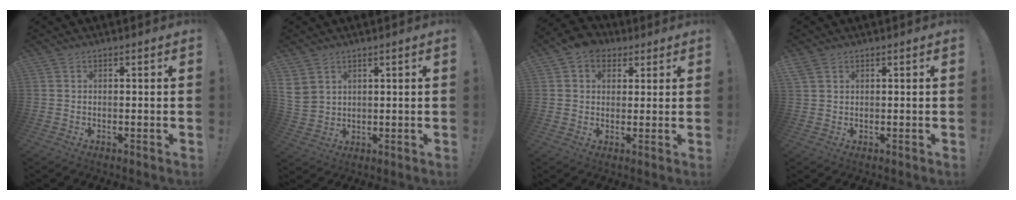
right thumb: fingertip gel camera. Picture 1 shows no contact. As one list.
[{"total": 5.2, "force": [3.0, 3.7, 2.1], "torque": [-0.047, -0.012, 0.062]}, {"total": 6.9, "force": [3.2, 5.4, 2.7], "torque": [-0.046, -0.007, 0.063]}, {"total": 2.1, "force": [1.3, 1.2, 1.1], "torque": [-0.022, -0.001, 0.026]}]